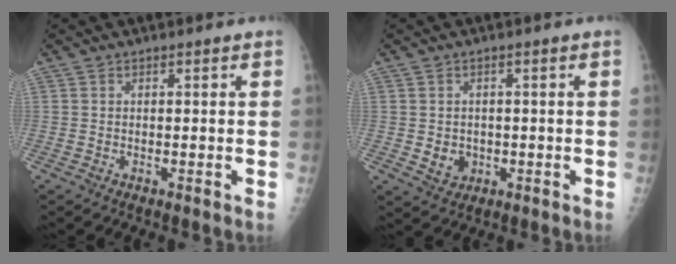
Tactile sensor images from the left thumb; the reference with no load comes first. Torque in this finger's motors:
{"motor_torque": [-0.14, 0.17, 0.23, 0.06, 0.02]}